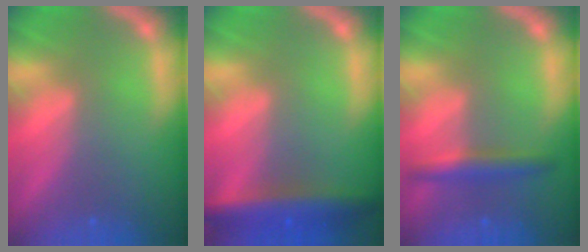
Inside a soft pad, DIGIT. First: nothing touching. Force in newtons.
{"total": 5.9}
{"total": 3.0}